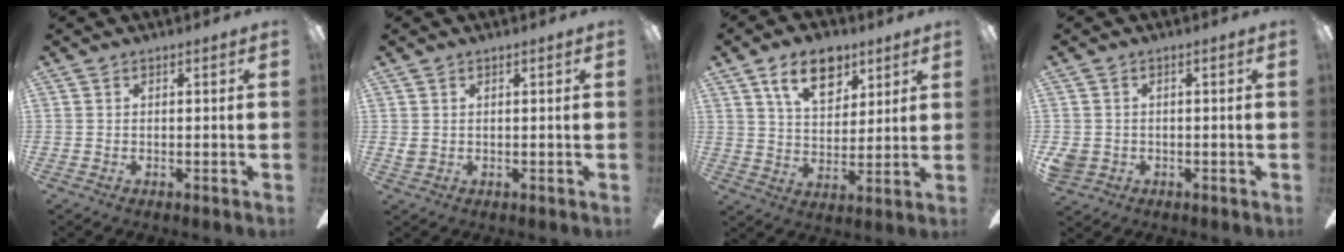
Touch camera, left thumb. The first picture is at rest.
{"total": 1.1, "force": [0.4, 0.8, 0.6], "torque": [-0.013, 0.003, 0.008]}
{"total": 12.4, "force": [7.3, 7.0, 7.2], "torque": [-0.111, -0.015, 0.130]}
{"total": 2.9, "force": [-0.5, 2.6, 1.0], "torque": [-0.025, 0.002, -0.010]}